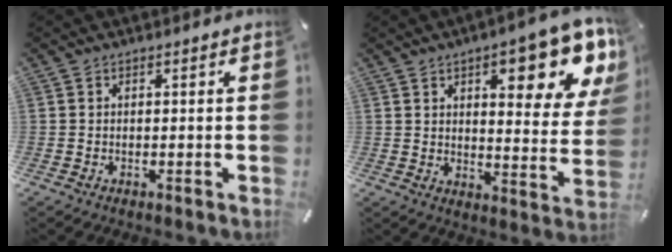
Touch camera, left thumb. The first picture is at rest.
{"total": 15.1, "force": [8.7, 5.1, 11.3], "torque": [-0.142, -0.052, 0.136]}